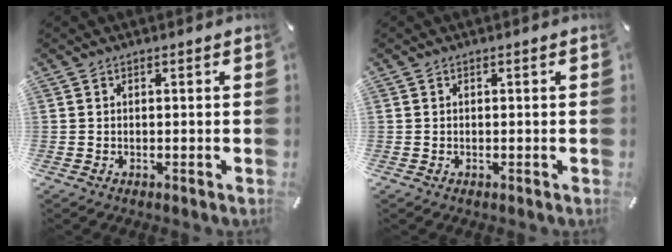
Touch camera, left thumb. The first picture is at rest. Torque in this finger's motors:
{"motor_torque": [0.00, 0.00, -0.03, 0.03, 0.00]}